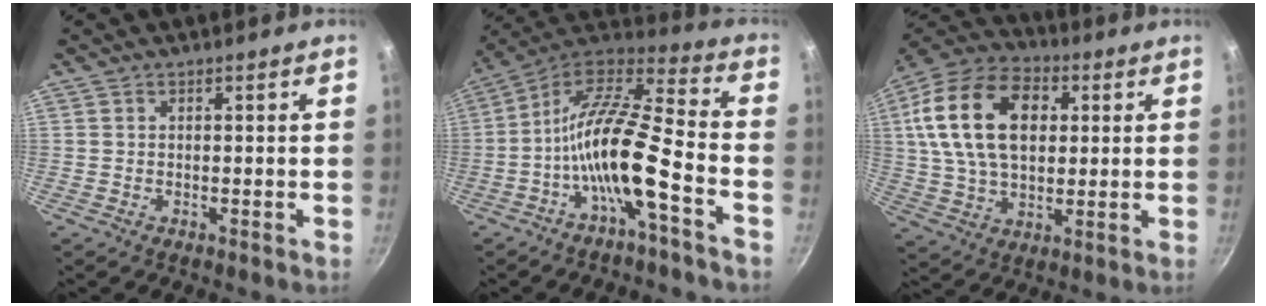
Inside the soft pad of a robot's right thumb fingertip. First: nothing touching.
{"total": 16.3, "force": [-6.0, 4.1, 14.6], "torque": [-0.267, 0.055, -0.125]}
{"total": 21.2, "force": [4.5, 13.9, 15.4], "torque": [-0.265, 0.014, 0.069]}